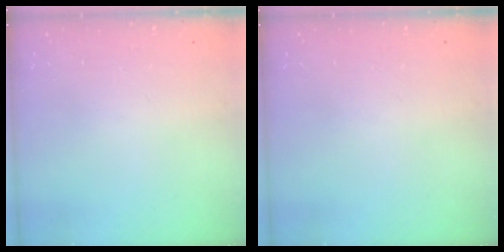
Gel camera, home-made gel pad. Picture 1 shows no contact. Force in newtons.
{"total": 0.0}